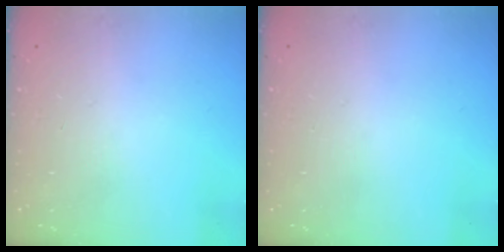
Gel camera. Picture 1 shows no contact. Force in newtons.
{"total": 0.0}